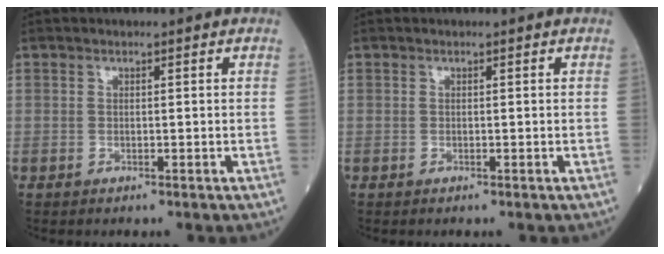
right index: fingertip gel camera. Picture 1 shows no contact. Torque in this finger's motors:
{"motor_torque": [-0.58, -0.08, -0.04, -0.02]}